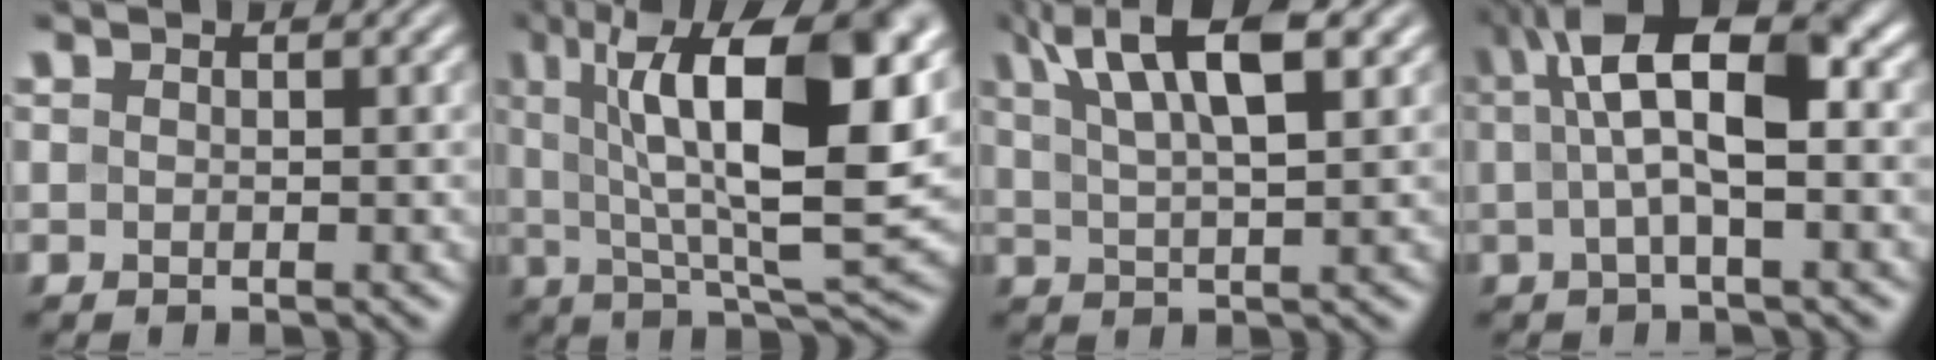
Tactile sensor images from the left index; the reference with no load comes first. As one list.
[{"total": 15.5, "force": [4.6, 5.1, 13.9], "torque": [-0.218, 0.010, 0.068]}, {"total": 8.4, "force": [4.4, 2.6, 6.7], "torque": [-0.108, 0.022, 0.066]}, {"total": 8.5, "force": [1.5, 2.7, 7.9], "torque": [-0.134, 0.022, 0.015]}]